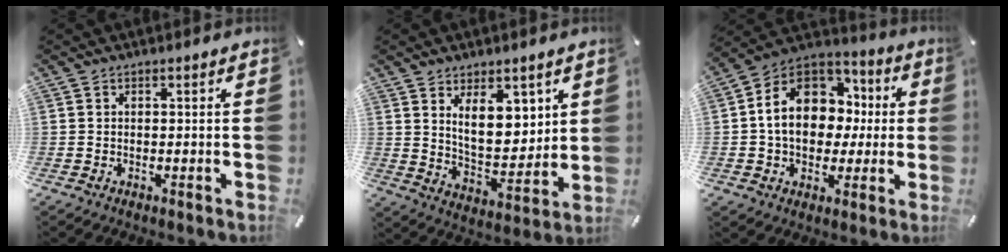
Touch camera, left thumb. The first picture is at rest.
{"total": 11.6, "force": [5.9, 6.8, 7.4], "torque": [-0.108, -0.032, 0.107]}
{"total": 14.8, "force": [0.9, 12.2, 8.4], "torque": [-0.174, 0.001, 0.020]}